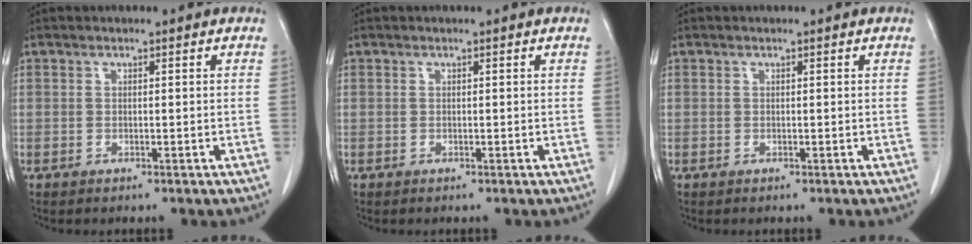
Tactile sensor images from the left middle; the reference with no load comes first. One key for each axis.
{"total": 0.0}
{"total": 0.0}